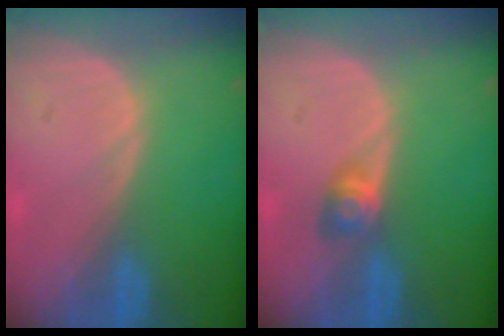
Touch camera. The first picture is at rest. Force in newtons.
{"total": 2.9, "press": 2.6, "slide": 1.4}